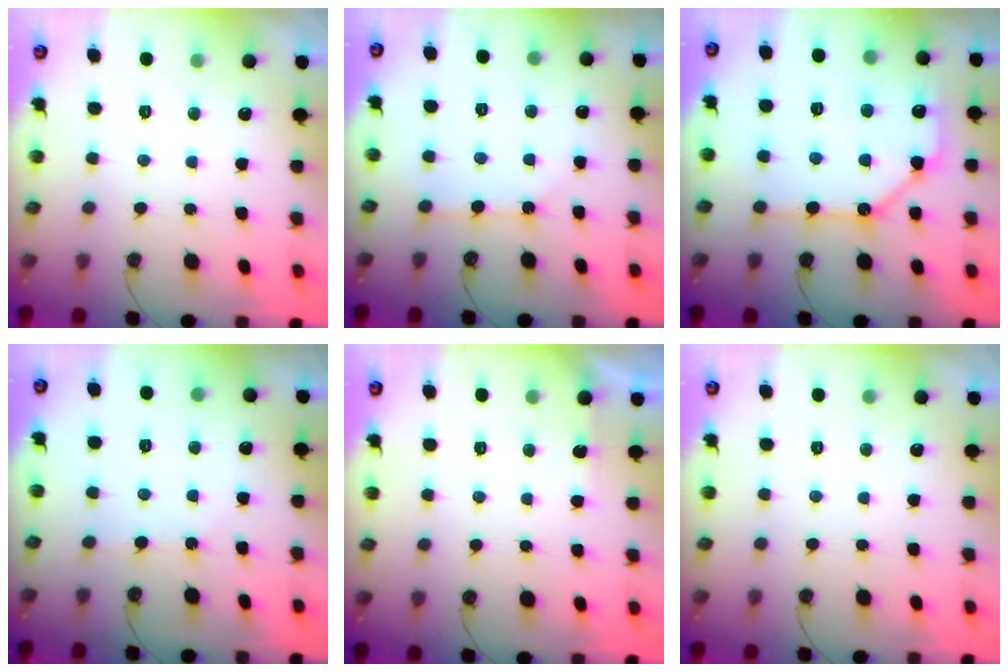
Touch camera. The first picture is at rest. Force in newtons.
{"total": 2.9, "press": 2.9, "slide": 0.5}
{"total": 13.5, "press": 13.4, "slide": 1.5}
{"total": 2.5, "press": 2.5, "slide": 0.5}
{"total": 1.5, "press": 1.4, "slide": 0.3}
{"total": 0.0}